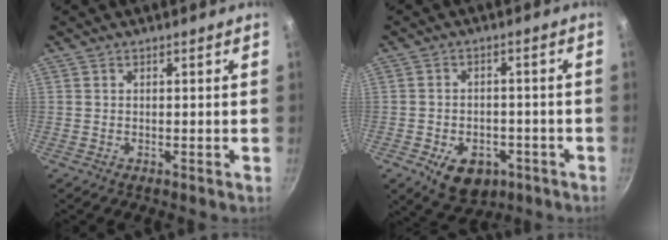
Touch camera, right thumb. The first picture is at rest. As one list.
[{"total": 9.7, "force": [-4.2, 6.6, 5.7], "torque": [-0.057, 0.014, -0.051]}]